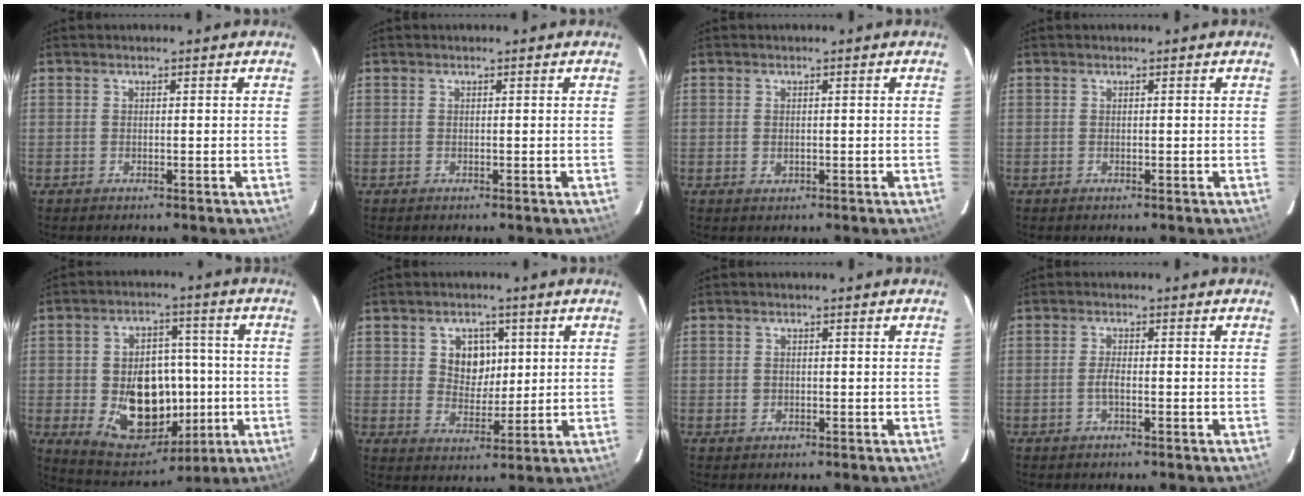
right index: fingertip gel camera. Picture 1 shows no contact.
{"total": 0.0}
{"total": 0.9, "force": [-0.1, 0.8, 0.5], "torque": [-0.005, 0.001, 0.001]}
{"total": 0.0}
{"total": 16.4, "force": [-2.3, 12.0, 10.9], "torque": [-0.215, 0.010, -0.008]}
{"total": 6.4, "force": [1.8, 5.2, 3.2], "torque": [-0.052, 0.009, 0.039]}
{"total": 1.2, "force": [-0.2, 1.1, 0.3], "torque": [-0.001, 0.002, 0.000]}
{"total": 1.7, "force": [-0.6, 0.4, 1.5], "torque": [-0.032, 0.003, -0.012]}